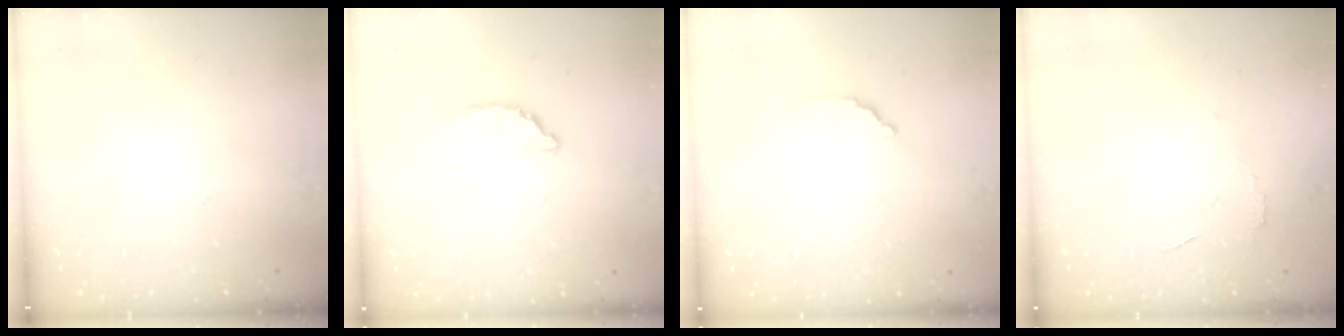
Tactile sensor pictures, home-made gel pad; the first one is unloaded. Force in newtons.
{"total": 3.1, "press": 3.1, "slide": 0.2}
{"total": 1.8, "press": 1.8, "slide": 0.1}
{"total": 3.0, "press": 3.0, "slide": 0.2}